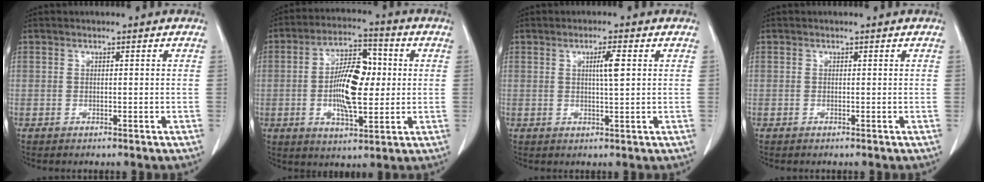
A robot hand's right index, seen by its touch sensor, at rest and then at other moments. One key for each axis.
{"total": 11.6, "fx": 0.0, "fy": 4.5, "fz": 10.7, "tx": -0.195, "ty": 0.015, "tz": 0.002}
{"total": 3.3, "fx": 1.0, "fy": 0.1, "fz": 3.1, "tx": -0.050, "ty": 0.000, "tz": 0.018}
{"total": 0.0}